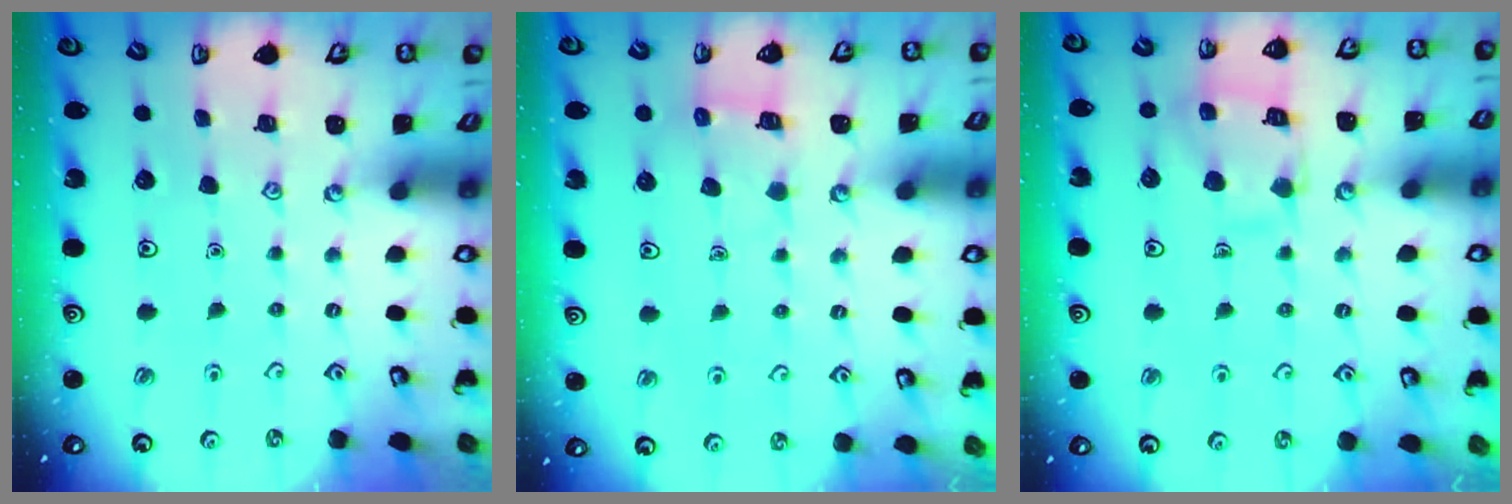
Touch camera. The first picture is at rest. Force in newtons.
{"total": 5.5, "press": 5.5, "slide": 0.6}
{"total": 12.4, "press": 12.4, "slide": 1.2}